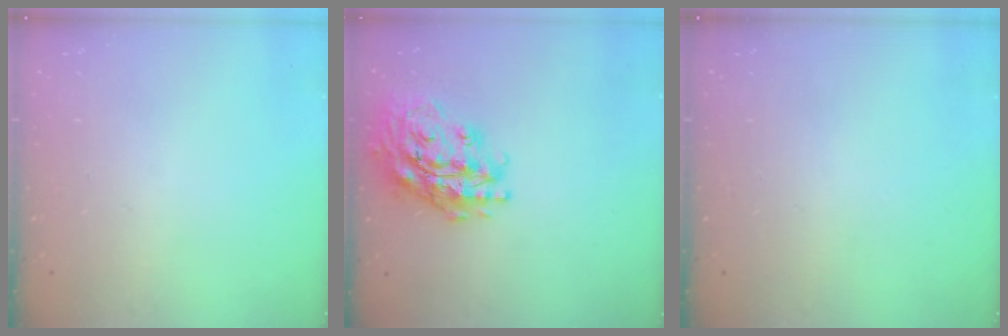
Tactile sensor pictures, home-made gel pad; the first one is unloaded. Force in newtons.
{"total": 21.0, "press": 20.9, "slide": 2.7}
{"total": 0.0}